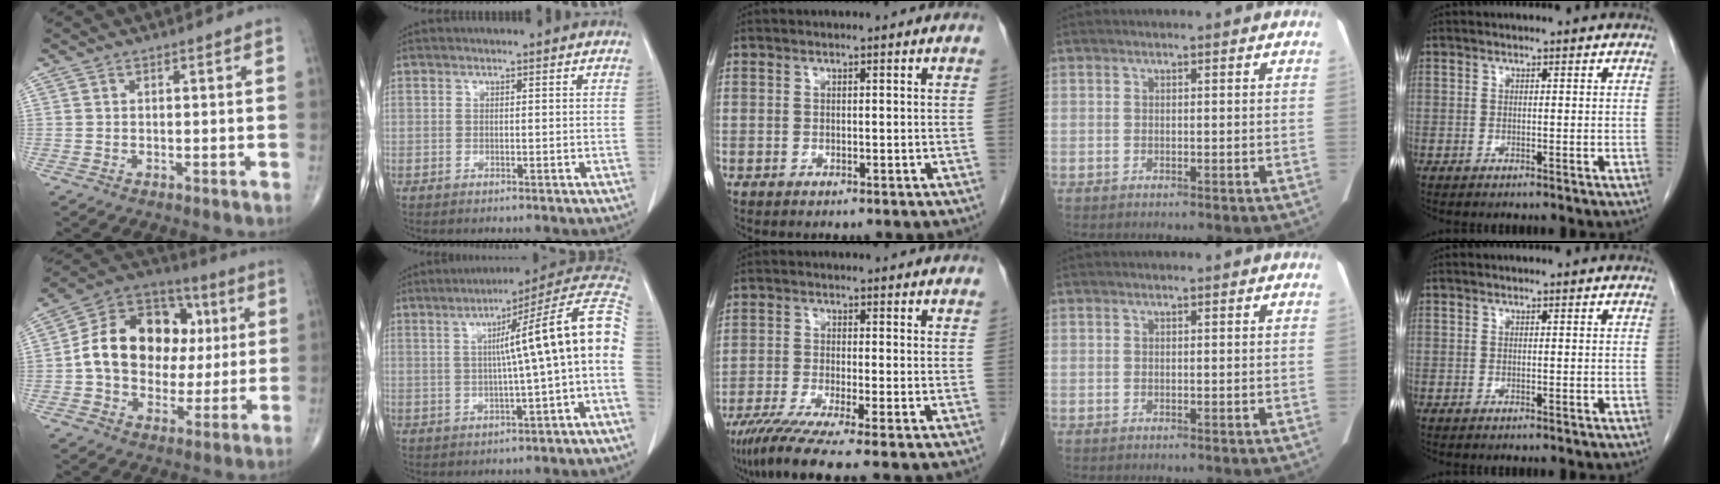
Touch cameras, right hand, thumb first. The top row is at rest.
{"thumb": {"total": 19.9, "force": [1.9, 15.1, 12.8], "torque": [-0.174, 0.028, 0.030]}, "index": {"total": 13.9, "force": [-0.2, -0.5, 13.9], "torque": [-0.181, 0.039, -0.011]}, "middle": {"total": 8.6, "force": [-6.5, -1.0, 5.6], "torque": [-0.090, -0.029, -0.107]}}